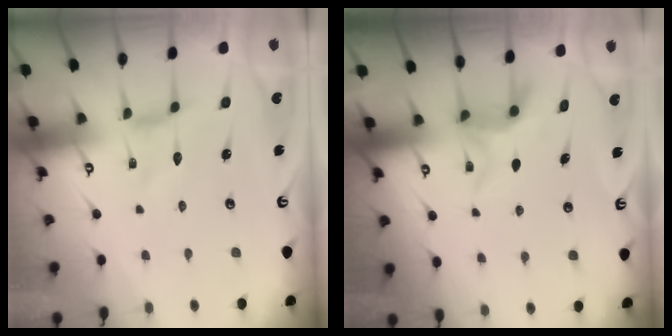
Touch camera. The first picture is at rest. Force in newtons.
{"total": 5.5, "press": 5.5, "slide": 0.6}